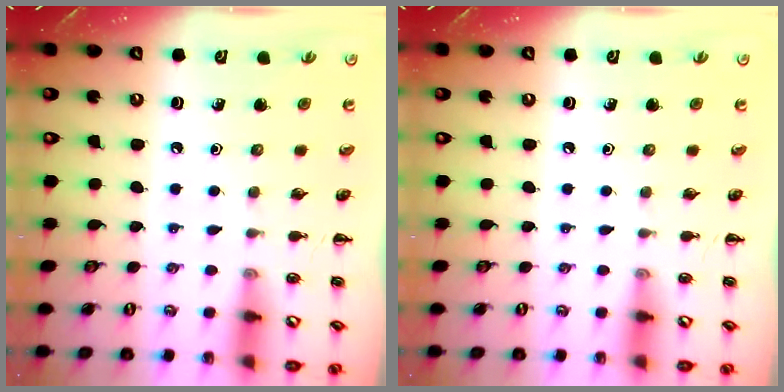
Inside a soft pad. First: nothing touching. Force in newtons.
{"total": 0.0}